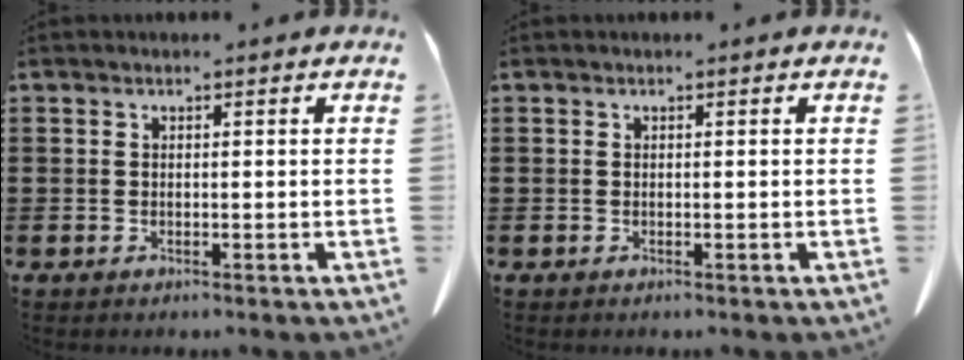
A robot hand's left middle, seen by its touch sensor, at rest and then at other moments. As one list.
[{"total": 0.0}]